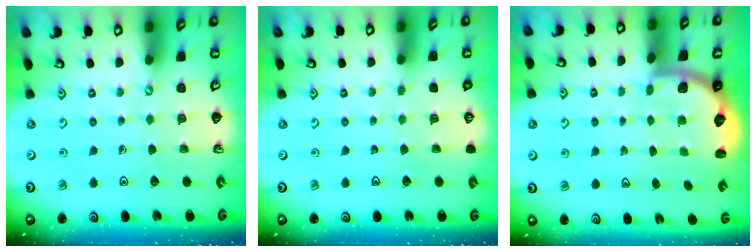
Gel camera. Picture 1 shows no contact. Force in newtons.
{"total": 0.0}
{"total": 2.5, "press": 2.1, "slide": 1.4}